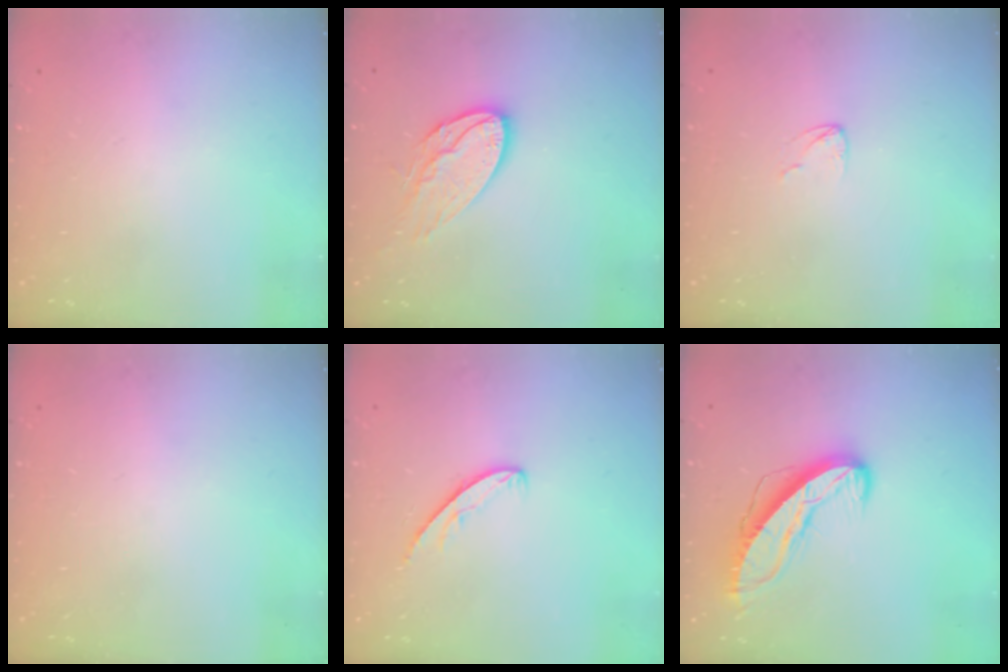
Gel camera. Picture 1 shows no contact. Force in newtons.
{"total": 12.8, "press": 12.8, "slide": 0.9}
{"total": 3.0, "press": 2.9, "slide": 0.2}
{"total": 0.0}
{"total": 5.0, "press": 5.0, "slide": 0.5}
{"total": 10.0, "press": 10.0, "slide": 1.1}